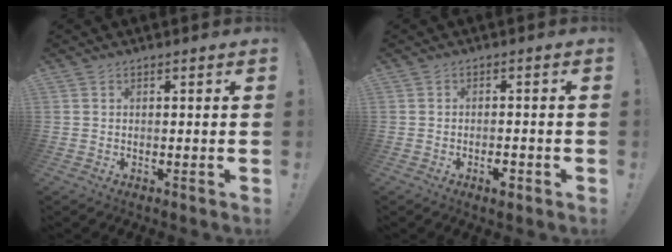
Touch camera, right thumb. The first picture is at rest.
{"total": 2.8, "force": [-1.7, 1.1, 2.0], "torque": [-0.027, 0.009, -0.027]}